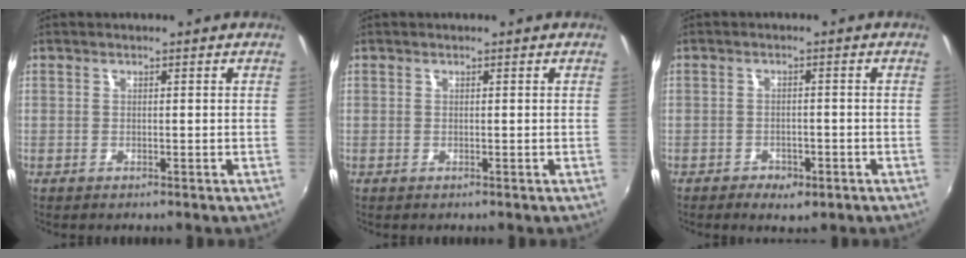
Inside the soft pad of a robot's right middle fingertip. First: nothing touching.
{"total": 0.0}
{"total": 4.4, "force": [-3.0, 2.2, 2.3], "torque": [-0.060, -0.011, -0.042]}